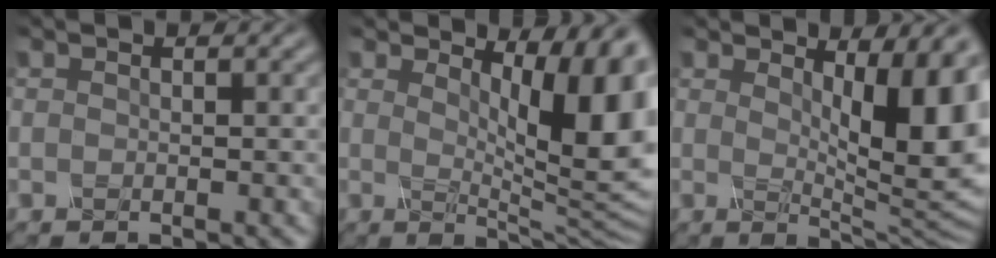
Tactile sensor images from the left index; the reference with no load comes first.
{"total": 10.7, "force": [3.4, 3.1, 9.6], "torque": [-0.117, -0.013, 0.056]}
{"total": 9.0, "force": [2.3, 2.5, 8.3], "torque": [-0.113, -0.015, 0.039]}